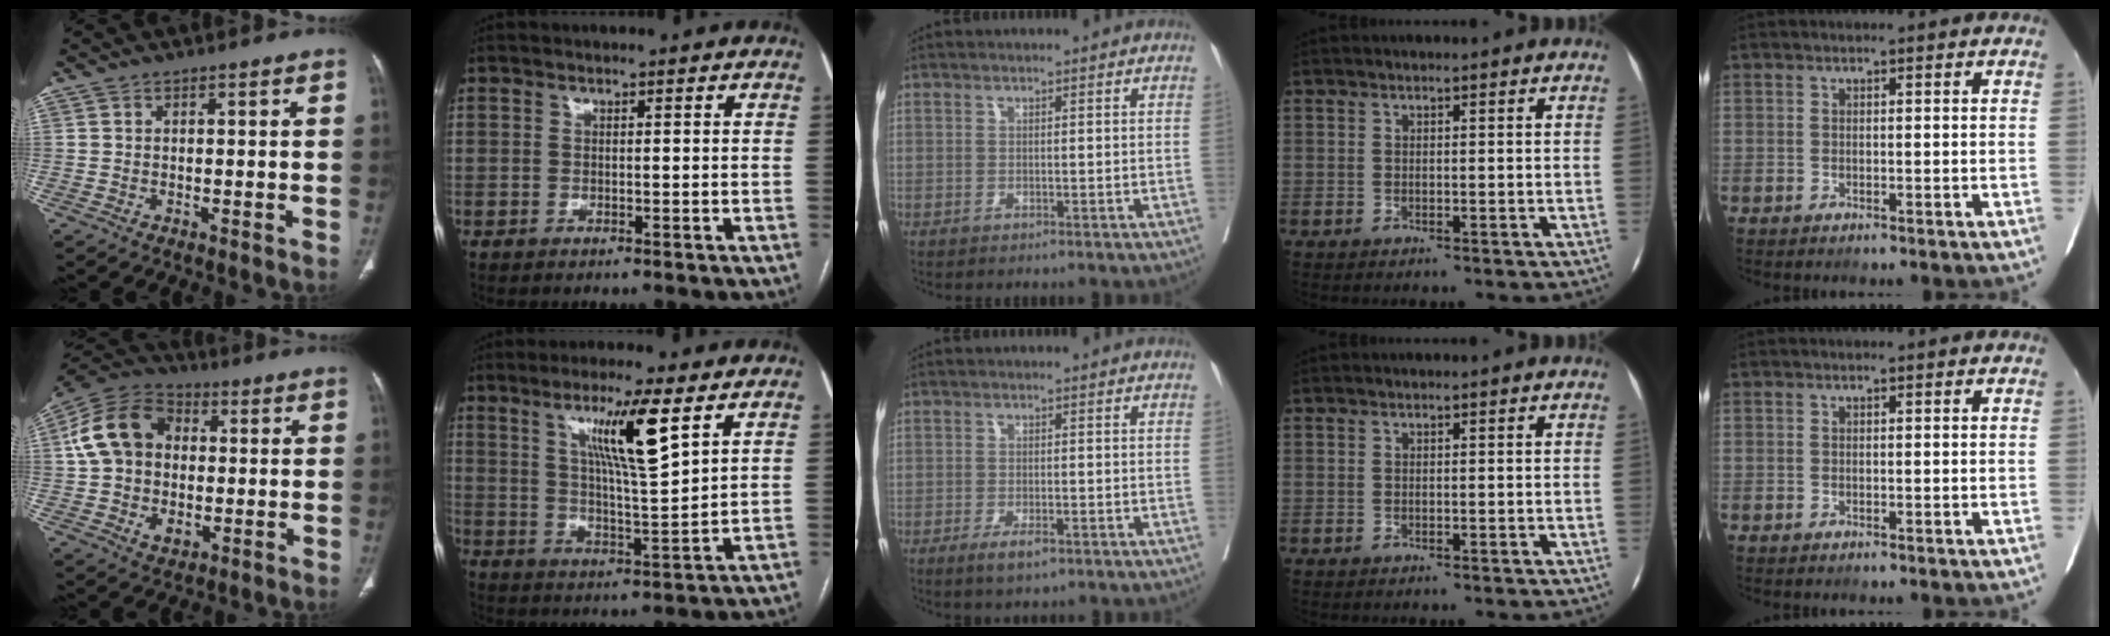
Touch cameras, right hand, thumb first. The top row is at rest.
{"thumb": {"total": 16.3, "force": [1.2, 12.5, 10.4], "torque": [-0.159, 0.019, 0.016]}, "index": {"total": 10.6, "force": [5.1, 0.3, 9.3], "torque": [-0.166, -0.008, 0.090]}, "middle": {"total": 3.3, "force": [-1.9, 0.9, 2.5], "torque": [-0.045, -0.003, -0.030]}}